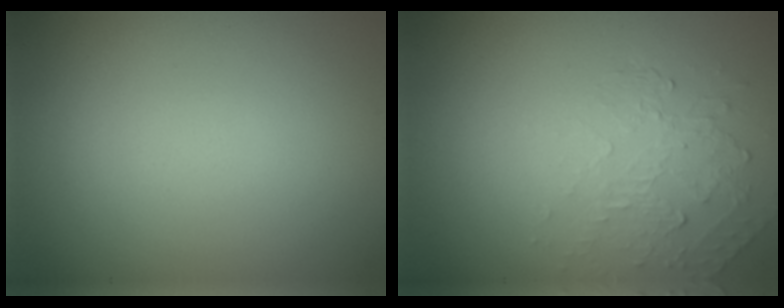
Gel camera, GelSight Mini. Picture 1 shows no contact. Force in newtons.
{"total": 2.1, "press": 0.7, "slide": 2.0}